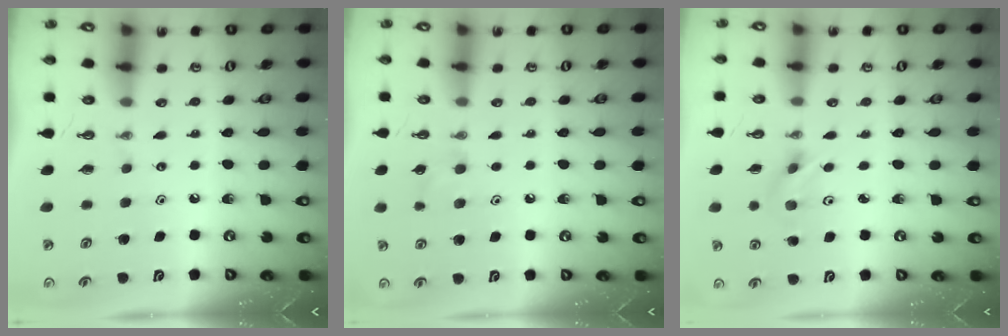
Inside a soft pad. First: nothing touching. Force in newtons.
{"total": 7.3, "press": 5.7, "slide": 4.6}
{"total": 2.9, "press": 2.7, "slide": 1.2}